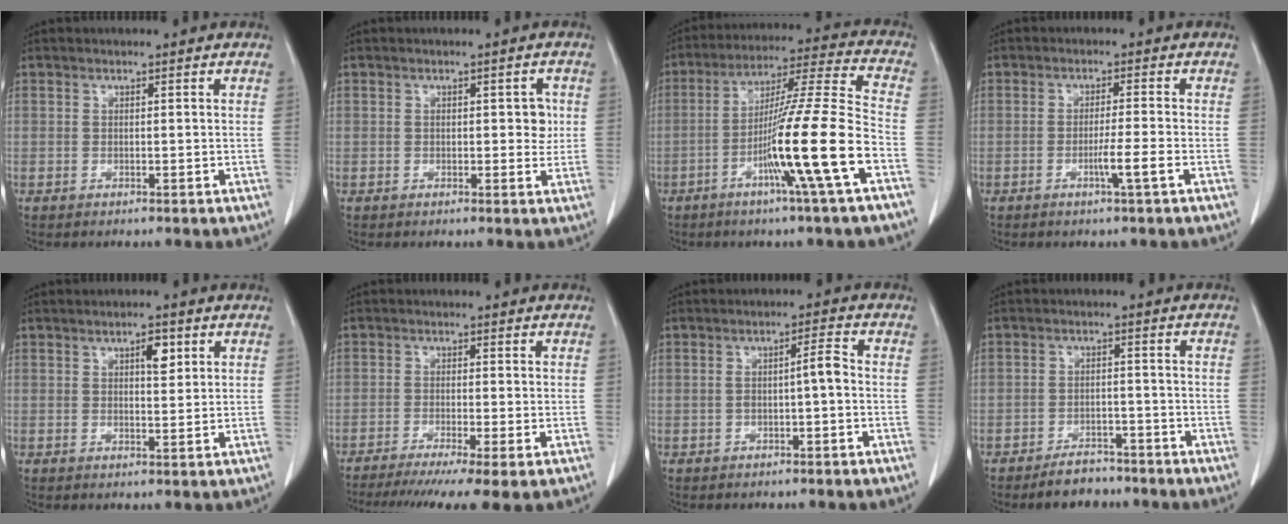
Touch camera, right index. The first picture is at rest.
{"total": 3.0, "force": [0.3, 1.4, 2.6], "torque": [-0.028, 0.005, 0.003]}
{"total": 16.1, "force": [-6.0, -1.9, 14.8], "torque": [-0.255, -0.005, -0.110]}
{"total": 3.6, "force": [-1.5, -0.7, 3.2], "torque": [-0.055, -0.006, -0.029]}
{"total": 3.0, "force": [1.3, 1.1, 2.5], "torque": [-0.039, -0.002, 0.020]}
{"total": 11.0, "force": [-8.3, -0.1, 7.1], "torque": [-0.105, -0.025, -0.130]}
{"total": 3.2, "force": [-0.6, 0.4, 3.2], "torque": [-0.052, 0.012, -0.008]}
{"total": 4.9, "force": [-4.1, 2.4, 1.2], "torque": [-0.020, 0.006, -0.061]}